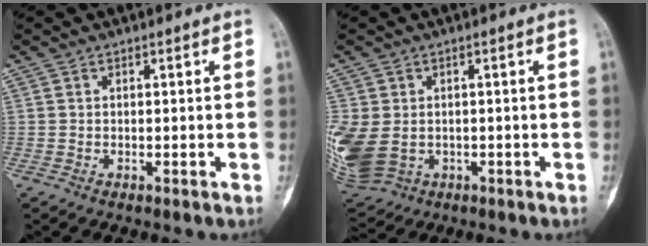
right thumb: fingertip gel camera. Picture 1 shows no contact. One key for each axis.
{"total": 13.2, "fx": -1.8, "fy": 10.3, "fz": 8.1, "tx": -0.215, "ty": -0.008, "tz": -0.011}